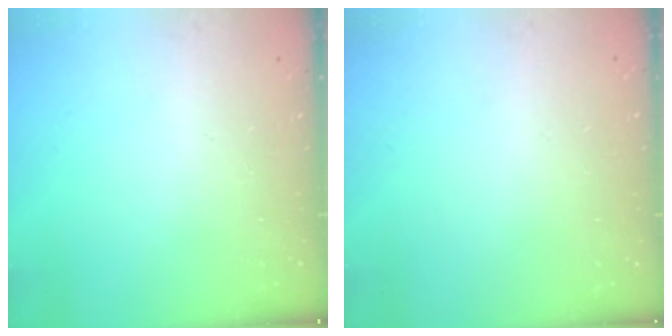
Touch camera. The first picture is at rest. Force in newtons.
{"total": 0.0}